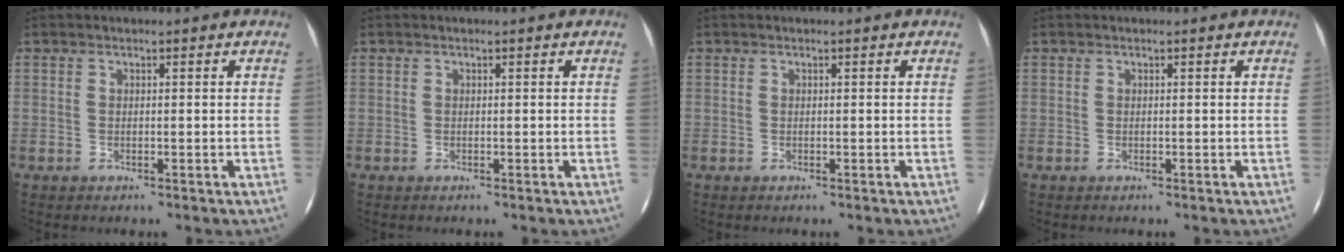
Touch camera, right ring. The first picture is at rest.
{"total": 0.0}
{"total": 0.0}
{"total": 0.0}